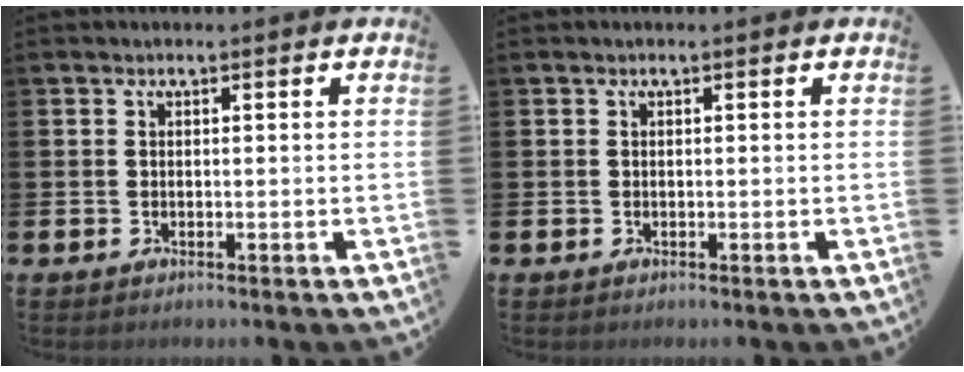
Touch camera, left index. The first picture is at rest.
{"total": 0.0}